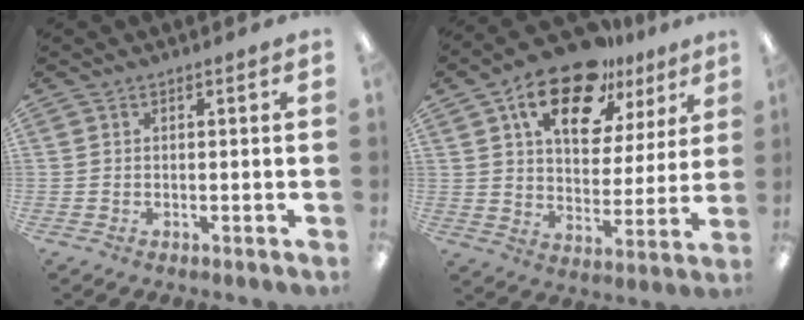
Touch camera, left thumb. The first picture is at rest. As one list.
[{"total": 17.6, "force": [11.5, 8.9, 9.9], "torque": [-0.164, -0.053, 0.200]}]